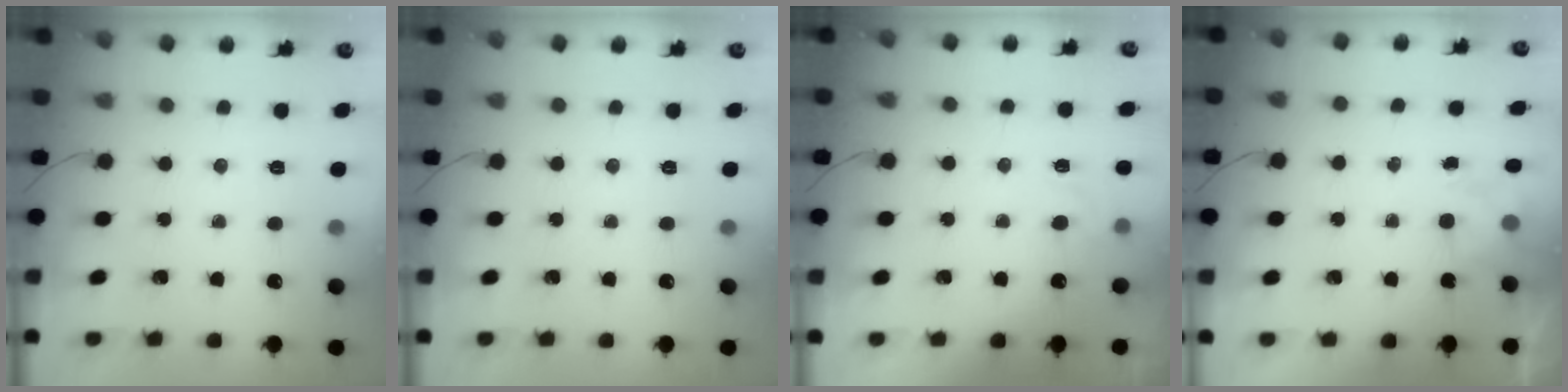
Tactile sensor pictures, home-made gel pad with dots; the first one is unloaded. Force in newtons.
{"total": 0.0}
{"total": 2.5, "press": 2.1, "slide": 1.5}
{"total": 3.9, "press": 3.8, "slide": 1.0}